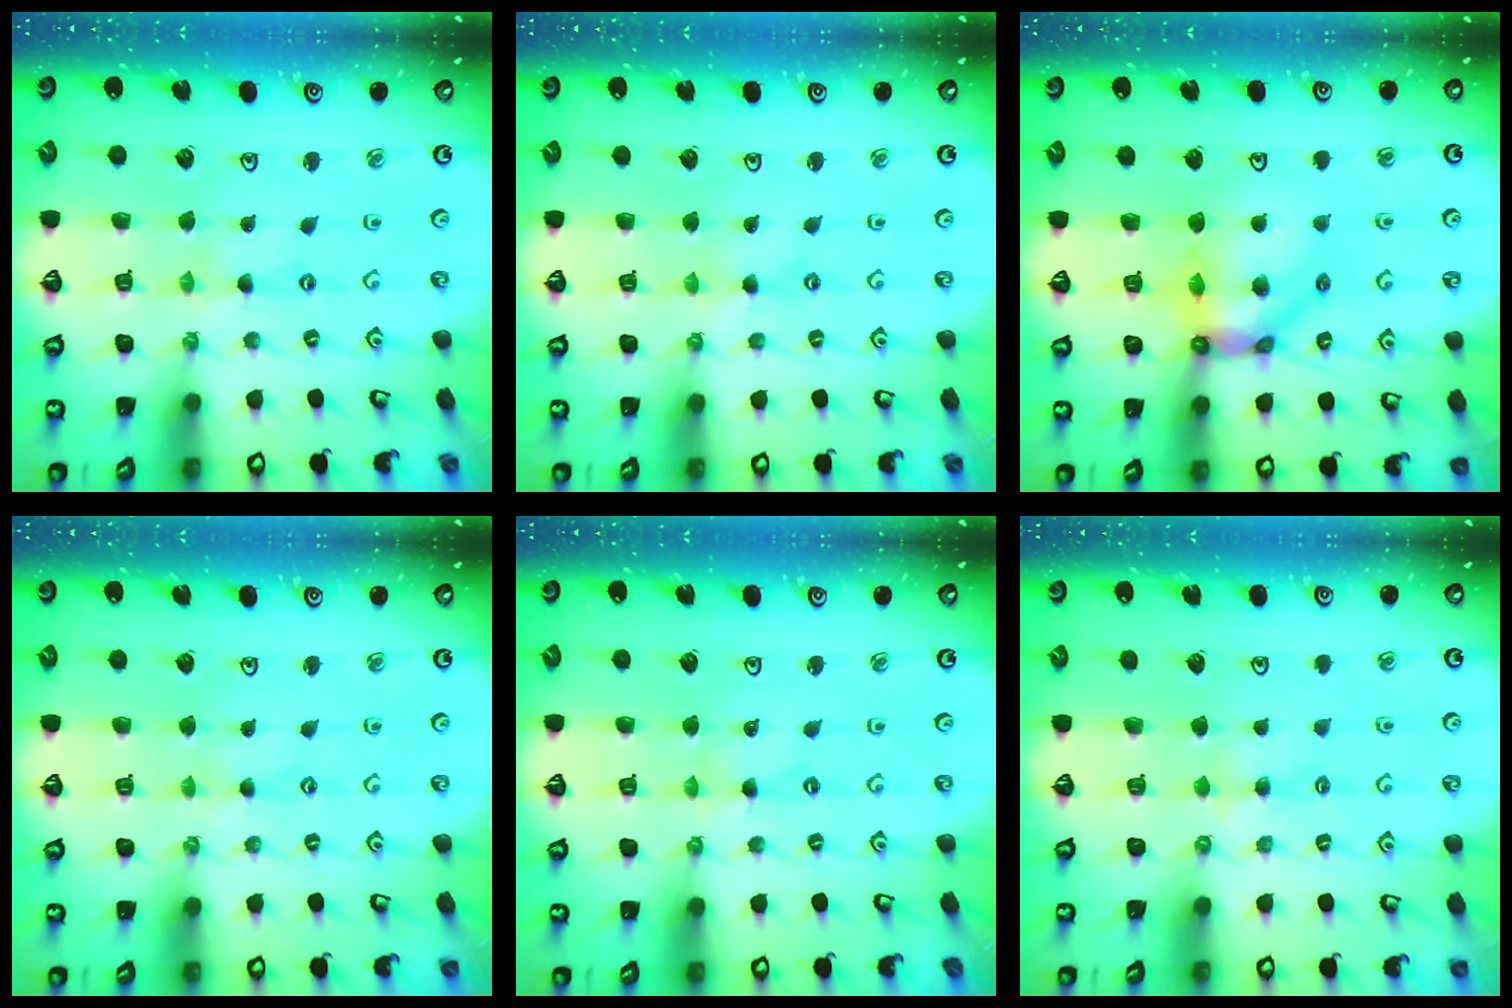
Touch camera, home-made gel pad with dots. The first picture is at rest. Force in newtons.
{"total": 0.5, "press": 0.5, "slide": 0.1}
{"total": 12.3, "press": 12.1, "slide": 2.0}
{"total": 0.0}
{"total": 0.0}
{"total": 2.2, "press": 2.1, "slide": 0.4}